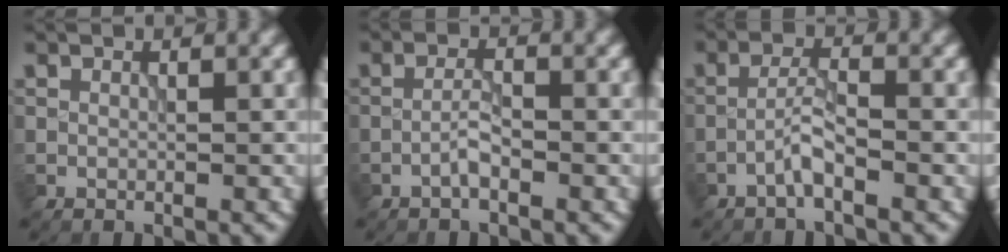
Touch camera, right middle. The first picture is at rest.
{"total": 1.6, "force": [-0.9, 0.3, 1.3], "torque": [-0.024, 0.007, -0.022]}
{"total": 2.1, "force": [-1.4, 0.2, 1.5], "torque": [-0.031, 0.009, -0.032]}